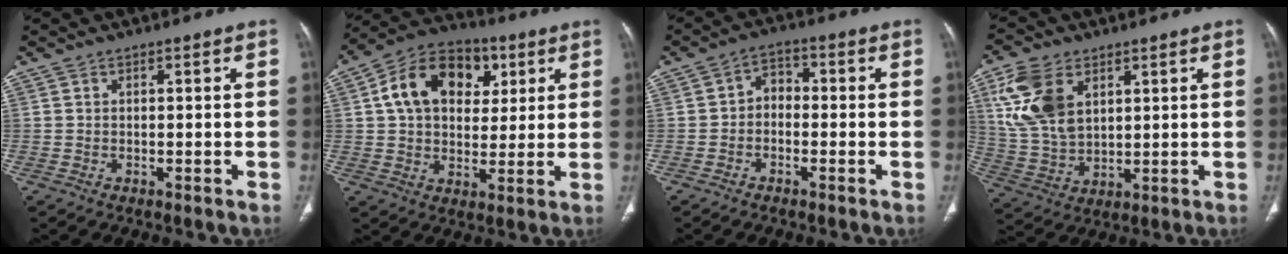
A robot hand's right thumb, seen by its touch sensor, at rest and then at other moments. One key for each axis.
{"total": 16.2, "fx": 4.9, "fy": 11.4, "fz": 10.4, "tx": -0.145, "ty": 0.006, "tz": 0.075}
{"total": 4.0, "fx": -0.9, "fy": 3.0, "fz": 2.4, "tx": -0.023, "ty": 0.023, "tz": -0.029}
{"total": 13.1, "fx": 5.1, "fy": 8.2, "fz": 8.9, "tx": -0.173, "ty": -0.013, "tz": 0.112}